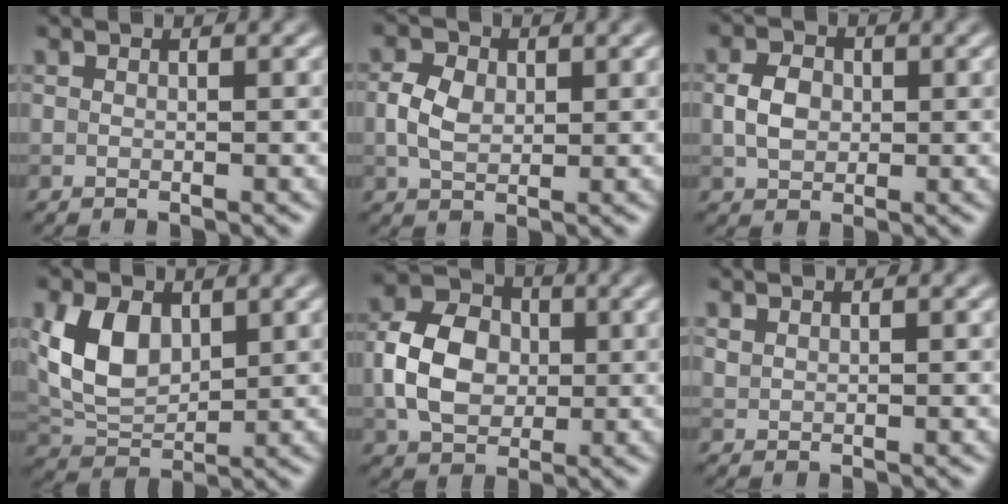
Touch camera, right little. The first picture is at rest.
{"total": 3.3, "force": [0.2, 2.3, 2.3], "torque": [-0.050, 0.003, 0.001]}
{"total": 3.0, "force": [-0.1, 2.3, 1.9], "torque": [-0.041, 0.004, -0.006]}
{"total": 6.2, "force": [1.6, 4.0, 4.4], "torque": [-0.095, 0.001, 0.034]}
{"total": 6.8, "force": [-0.4, 5.1, 4.5], "torque": [-0.092, 0.011, -0.016]}
{"total": 0.6, "force": [0.5, 0.2, 0.2], "torque": [-0.005, 0.000, 0.015]}